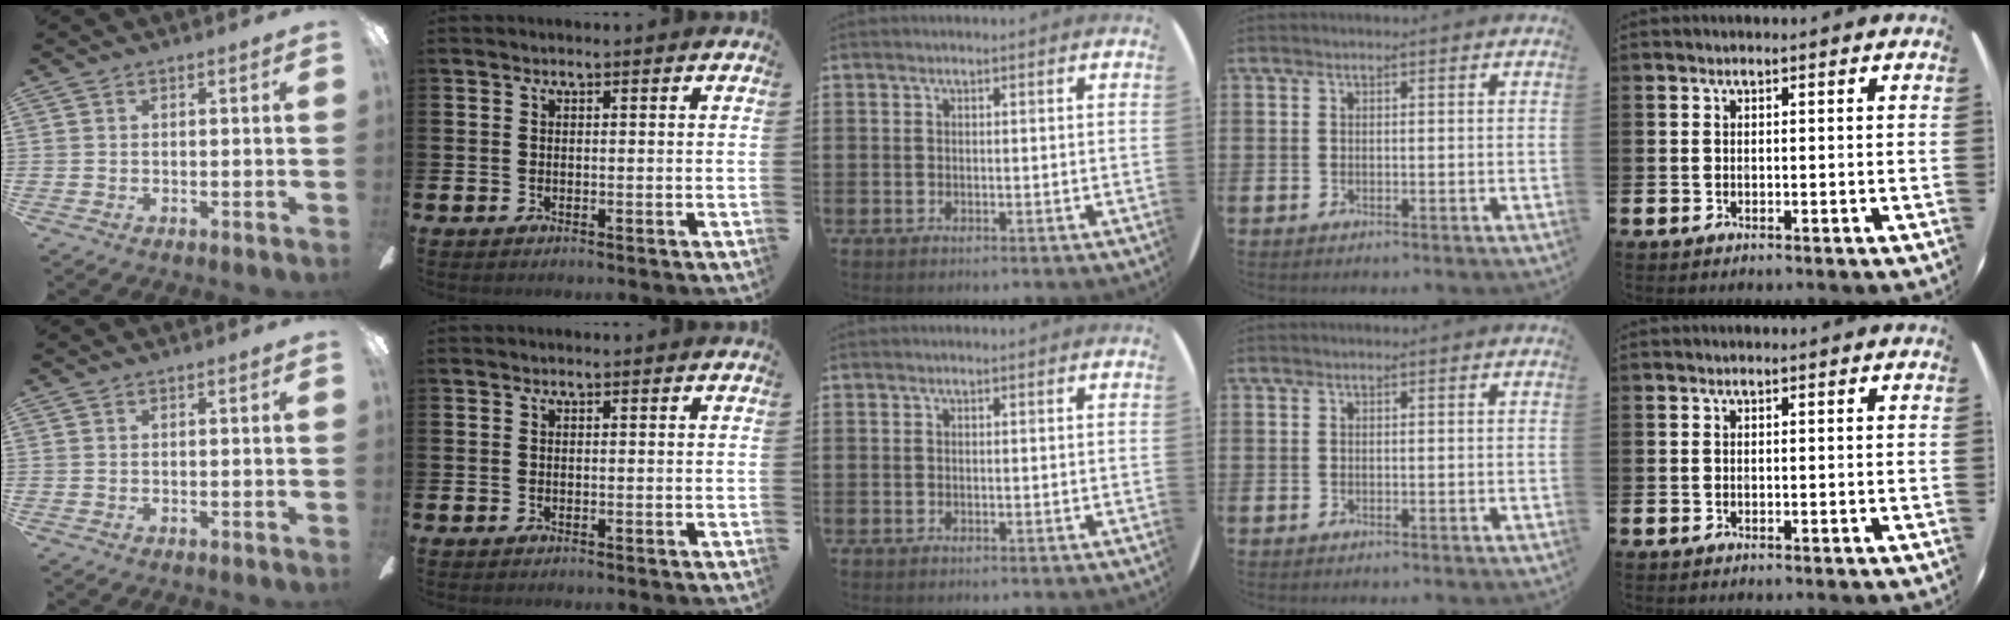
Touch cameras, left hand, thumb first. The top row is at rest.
{}